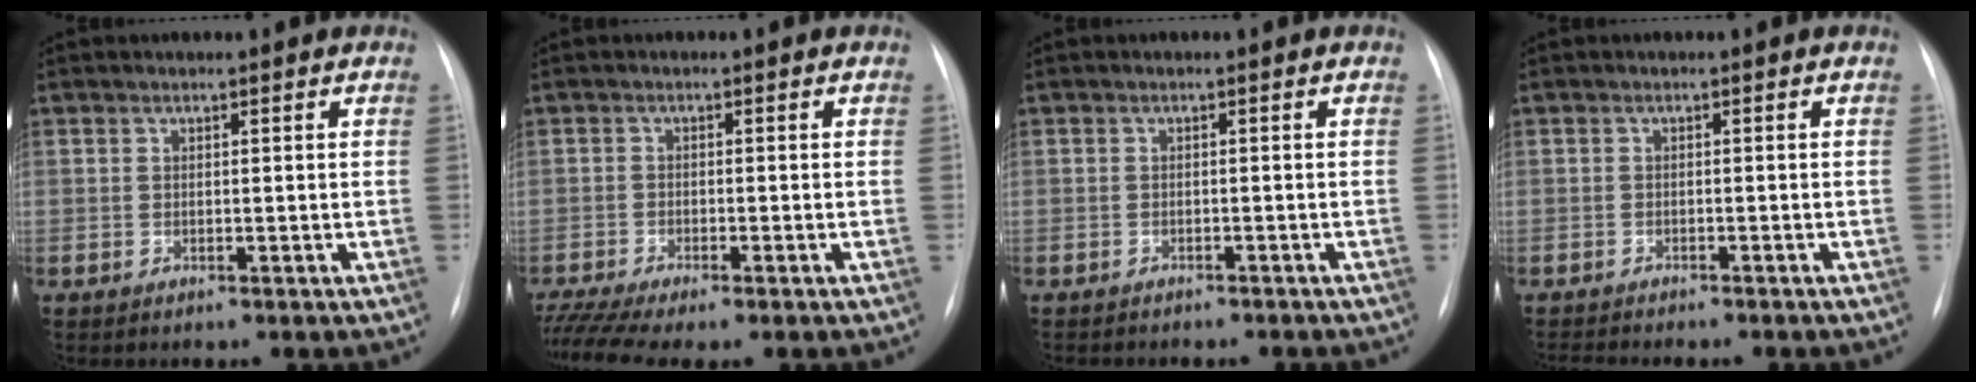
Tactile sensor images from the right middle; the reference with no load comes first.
{"total": 6.7, "force": [-5.4, 0.6, 4.0], "torque": [-0.075, -0.006, -0.090]}
{"total": 5.8, "force": [-5.2, 1.6, 2.2], "torque": [-0.022, 0.001, -0.059]}
{"total": 6.7, "force": [-6.1, 0.9, 2.8], "torque": [-0.033, -0.003, -0.083]}